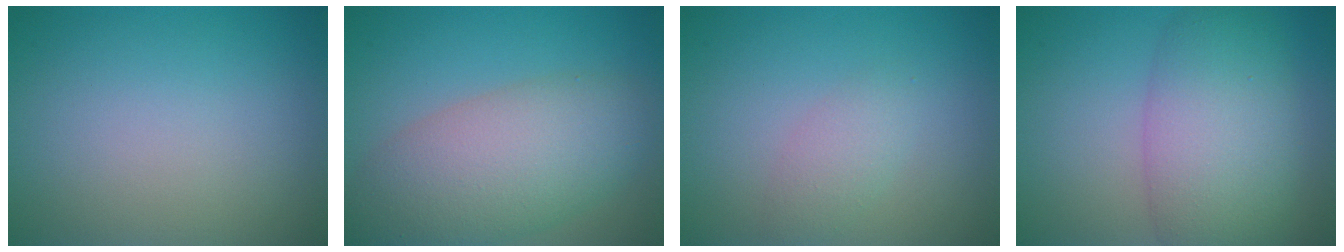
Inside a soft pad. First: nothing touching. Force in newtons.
{"total": 8.1, "press": 8.1, "slide": 0.4}
{"total": 1.8, "press": 1.8, "slide": 0.0}
{"total": 7.8, "press": 7.8, "slide": 0.2}